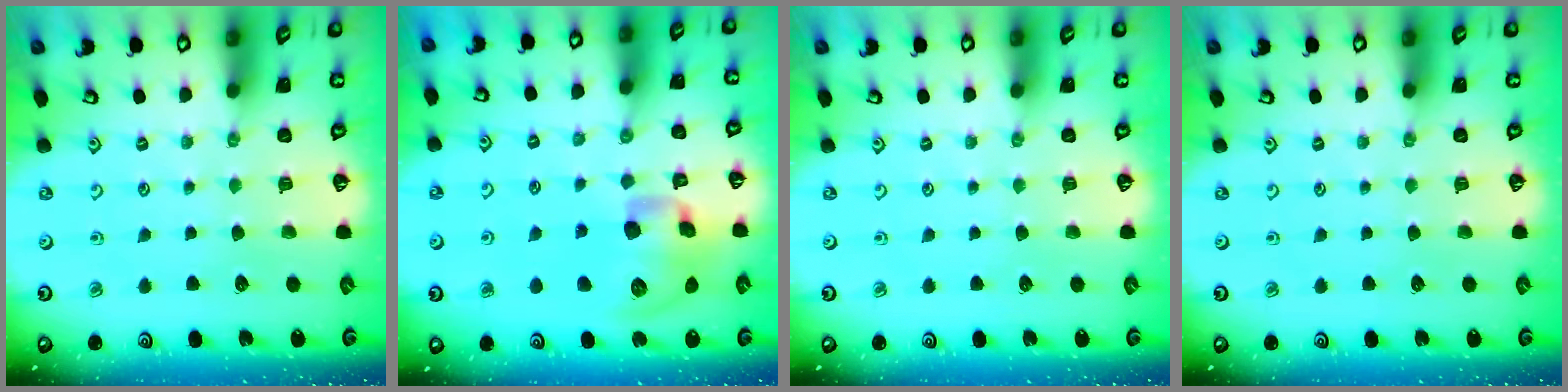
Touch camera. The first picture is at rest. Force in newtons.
{"total": 14.9, "press": 14.7, "slide": 2.5}
{"total": 0.0}
{"total": 0.0}